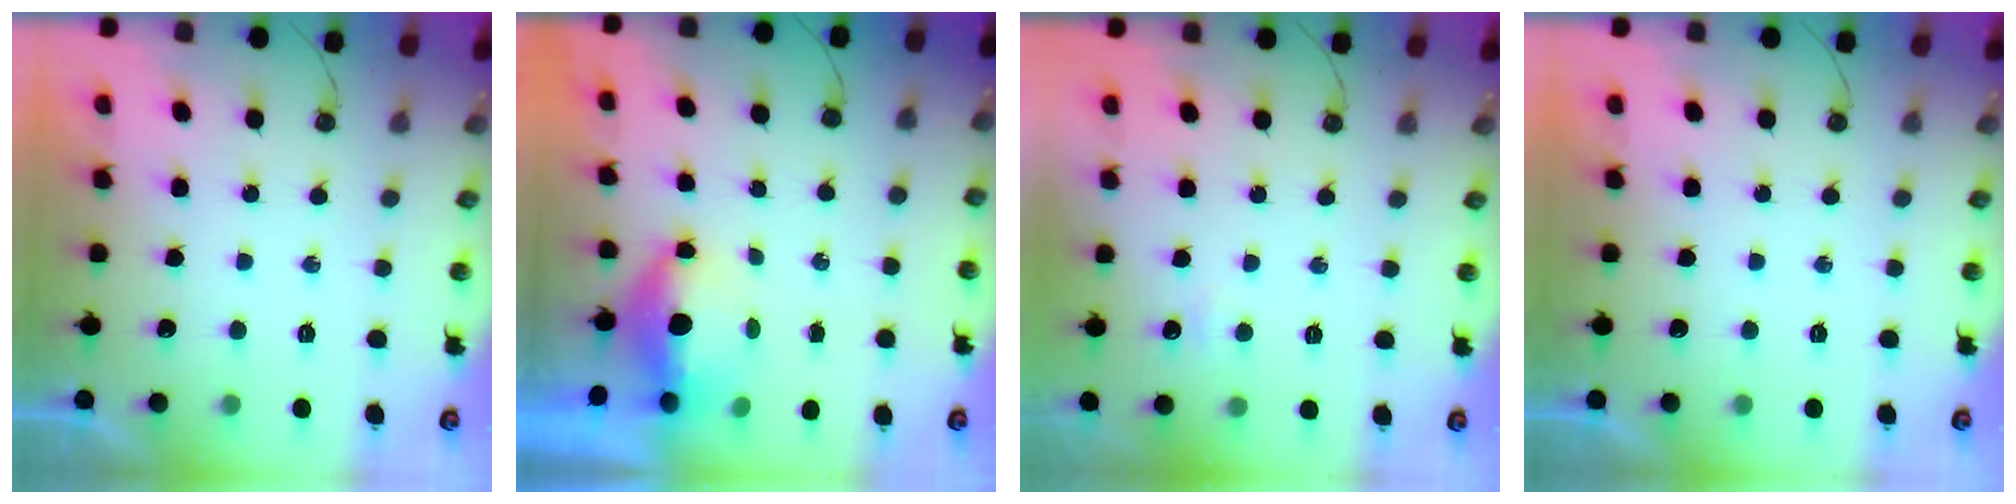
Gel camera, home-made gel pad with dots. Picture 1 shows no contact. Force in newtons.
{"total": 14.0, "press": 6.9, "slide": 12.2}
{"total": 2.9, "press": 2.5, "slide": 1.6}
{"total": 0.0}